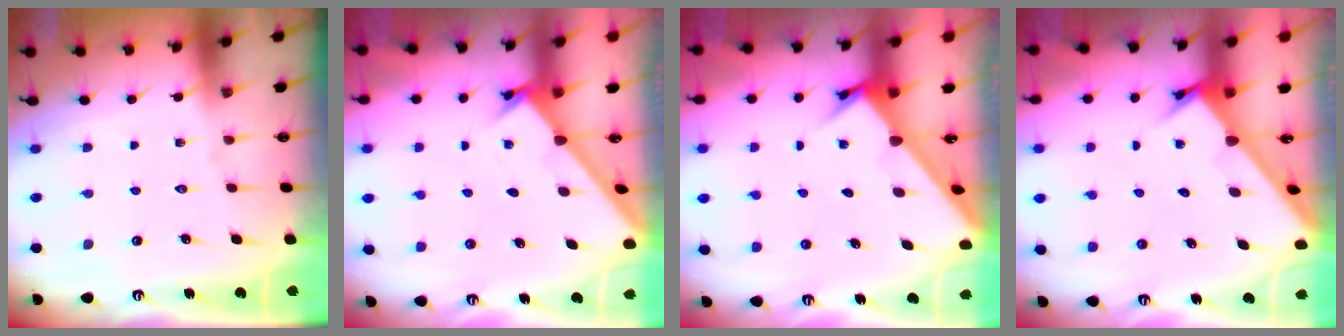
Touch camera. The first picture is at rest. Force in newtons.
{"total": 1.7, "press": 1.7, "slide": 0.2}
{"total": 2.6, "press": 2.6, "slide": 0.2}
{"total": 2.3, "press": 2.3, "slide": 0.3}